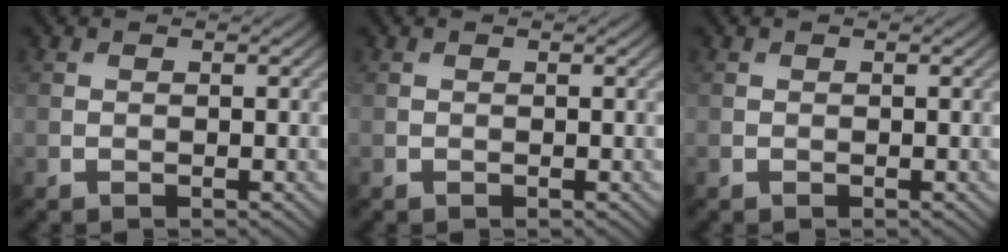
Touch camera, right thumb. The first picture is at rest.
{"total": 0.0}
{"total": 0.0}